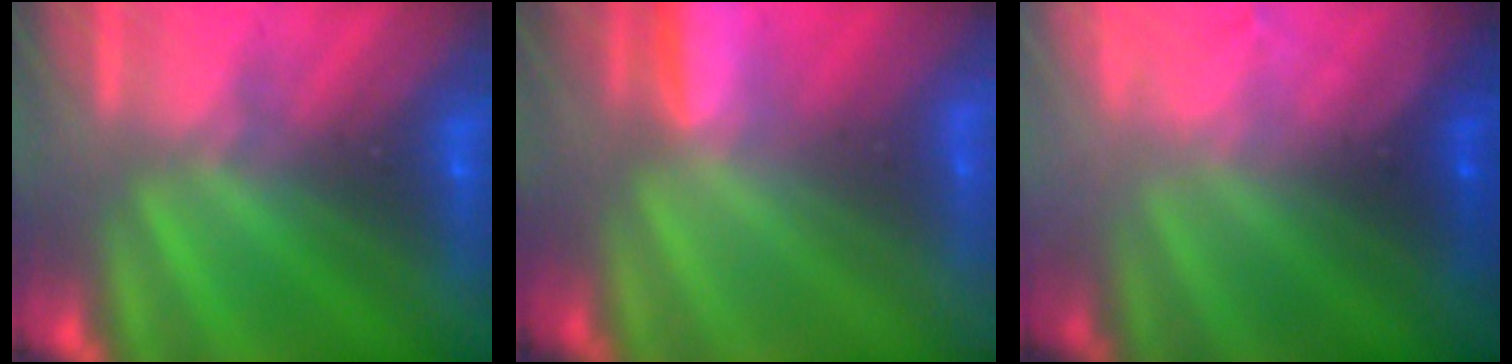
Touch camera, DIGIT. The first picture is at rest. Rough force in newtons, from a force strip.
{"total": 2.8}
{"total": 7.8}